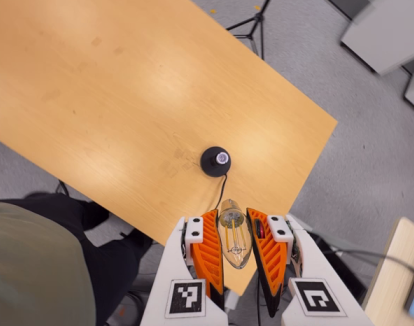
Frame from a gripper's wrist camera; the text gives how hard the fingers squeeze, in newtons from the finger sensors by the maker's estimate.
{"total": 21.4, "left": 22.8, "right": 19.9}